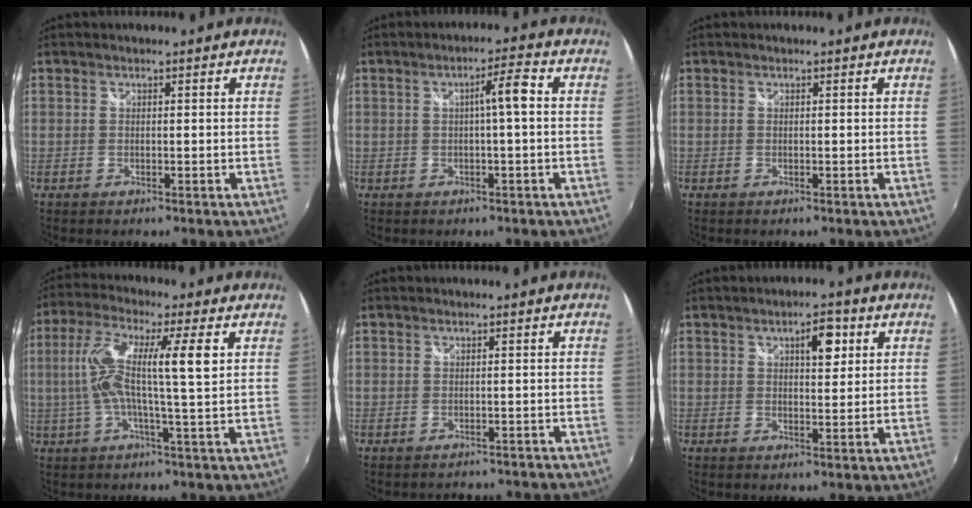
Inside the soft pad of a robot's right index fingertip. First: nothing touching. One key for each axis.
{"total": 4.2, "fx": 0.1, "fy": -0.1, "fz": 4.2, "tx": -0.072, "ty": 0.010, "tz": 0.005}
{"total": 0.0}
{"total": 11.9, "fx": 1.1, "fy": 0.5, "fz": 11.9, "tx": -0.216, "ty": 0.007, "tz": 0.014}
{"total": 6.6, "fx": -6.0, "fy": 2.2, "fz": 1.8, "tx": -0.032, "ty": -0.004, "tz": -0.066}
{"total": 5.1, "fx": 2.0, "fy": 2.1, "fz": 4.2, "tx": -0.057, "ty": 0.011, "tz": 0.030}